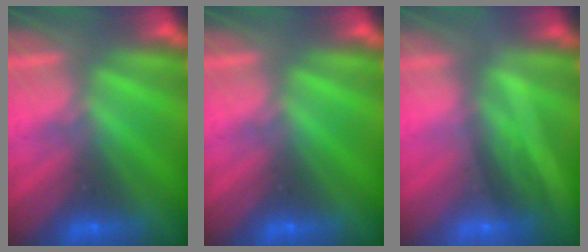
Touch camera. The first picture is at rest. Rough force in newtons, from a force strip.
{"total": 0.0}
{"total": 2.0}